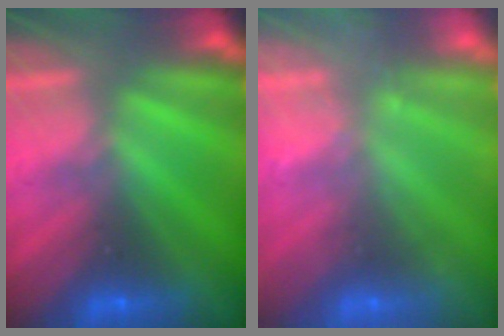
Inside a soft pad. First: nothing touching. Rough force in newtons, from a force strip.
{"total": 2.4}